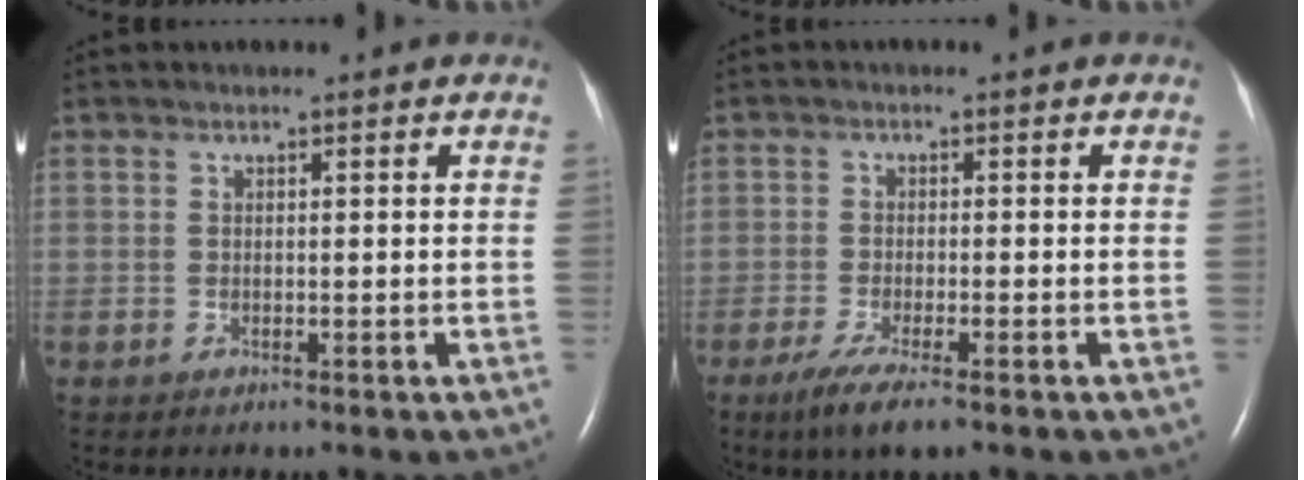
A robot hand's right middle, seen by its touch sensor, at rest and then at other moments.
{"total": 5.4, "force": [-3.5, 0.7, 4.1], "torque": [-0.082, -0.016, -0.059]}